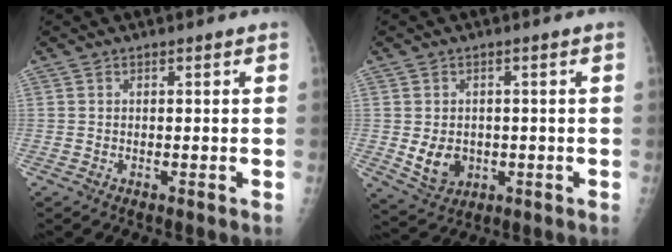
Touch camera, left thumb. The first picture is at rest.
{"total": 5.8, "force": [-0.5, 4.7, 3.4], "torque": [-0.037, -0.005, 0.010]}